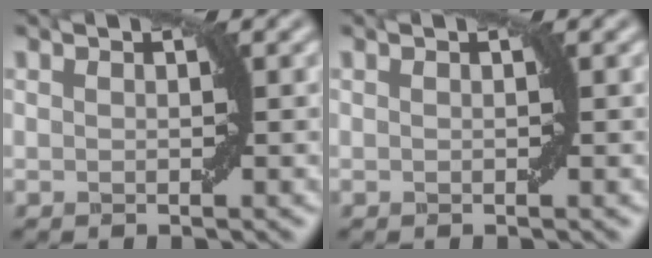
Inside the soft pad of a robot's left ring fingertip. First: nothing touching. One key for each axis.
{"total": 0.0}